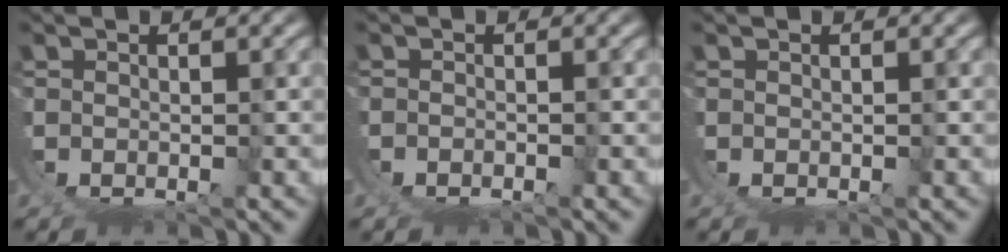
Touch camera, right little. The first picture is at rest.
{"total": 1.1, "force": [-0.5, 0.9, 0.4], "torque": [-0.011, 0.000, -0.009]}
{"total": 0.0}